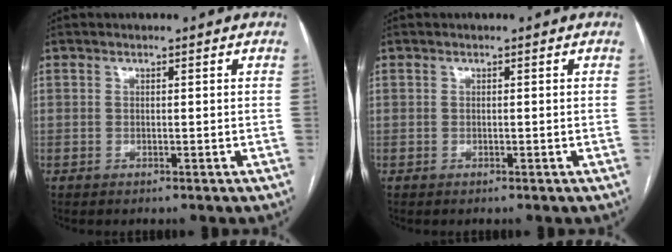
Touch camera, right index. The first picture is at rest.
{"total": 0.0}